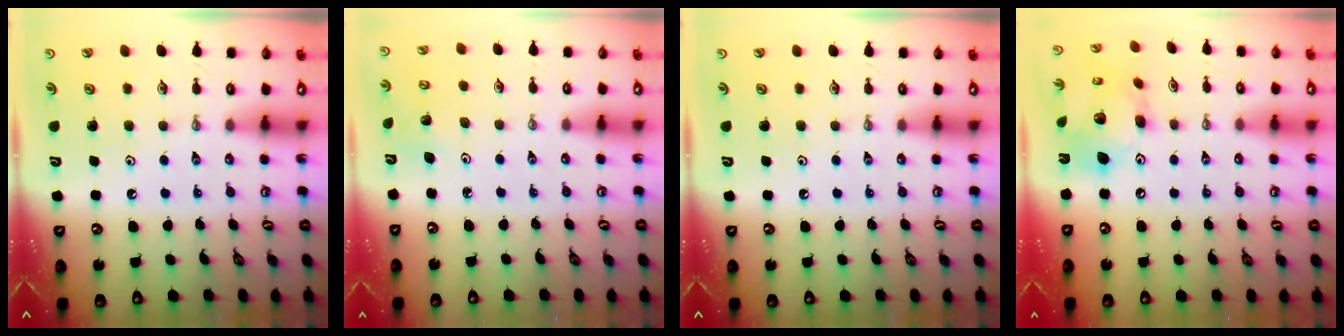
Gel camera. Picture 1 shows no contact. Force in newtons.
{"total": 2.9, "press": 2.8, "slide": 0.3}
{"total": 0.0}
{"total": 15.7, "press": 15.6, "slide": 1.6}